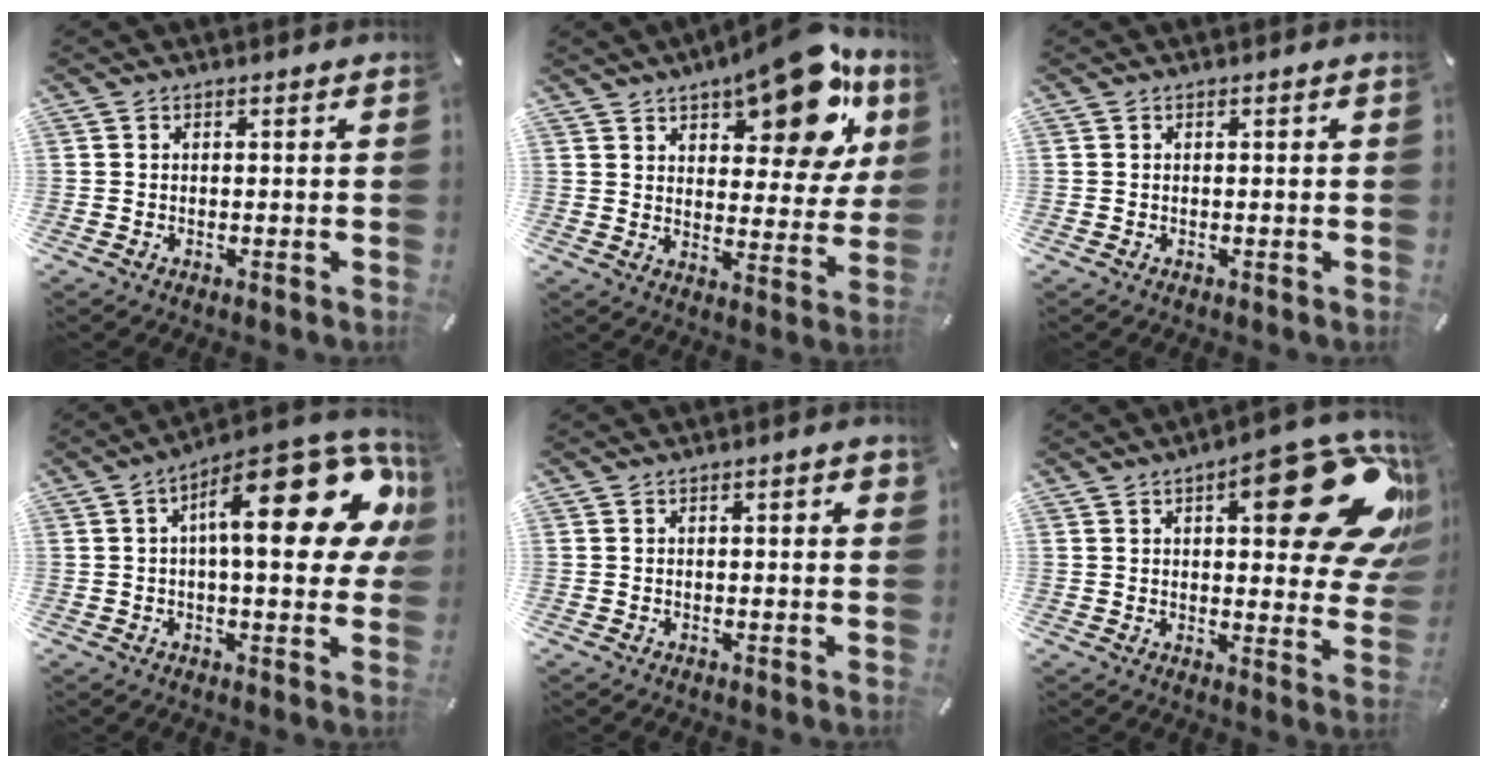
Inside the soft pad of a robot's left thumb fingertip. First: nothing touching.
{"total": 18.7, "force": [11.8, 8.1, 12.0], "torque": [-0.148, -0.074, 0.191]}
{"total": 0.0}
{"total": 24.3, "force": [7.8, 9.3, 21.1], "torque": [-0.290, -0.048, 0.123]}
{"total": 1.6, "force": [0.4, 0.5, 1.5], "torque": [-0.029, 0.003, 0.005]}
{"total": 25.0, "force": [10.7, 9.4, 20.6], "torque": [-0.253, -0.064, 0.165]}